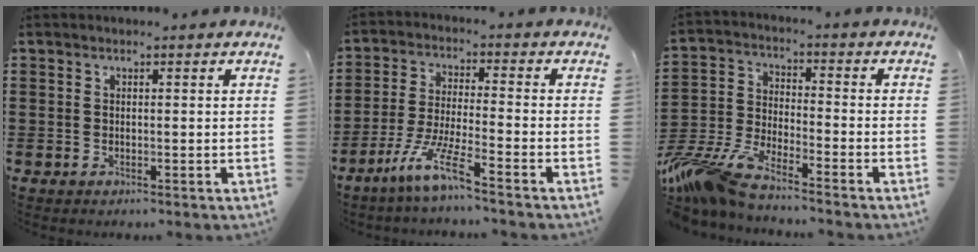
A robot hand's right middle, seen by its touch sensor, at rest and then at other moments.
{"total": 7.5, "force": [-5.2, 0.5, 5.3], "torque": [-0.116, -0.010, -0.102]}
{"total": 8.8, "force": [-8.0, 0.5, 3.6], "torque": [-0.102, -0.009, -0.168]}